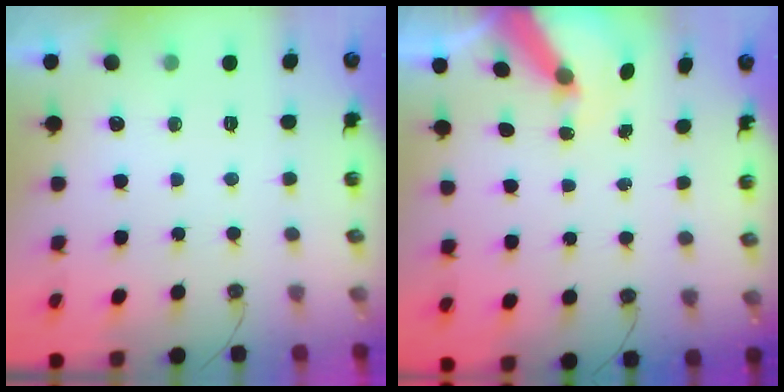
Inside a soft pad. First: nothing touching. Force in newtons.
{"total": 7.8, "press": 7.8, "slide": 0.8}